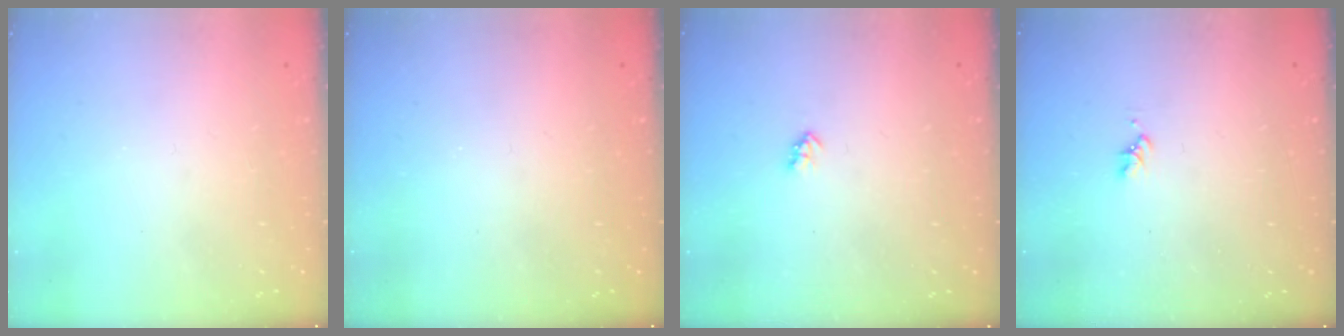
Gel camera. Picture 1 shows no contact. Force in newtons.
{"total": 0.0}
{"total": 2.0, "press": 2.0, "slide": 0.3}
{"total": 1.6, "press": 1.6, "slide": 0.3}